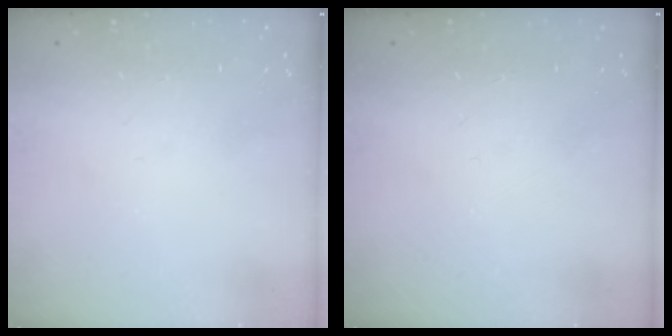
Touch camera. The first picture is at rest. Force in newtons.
{"total": 0.0}